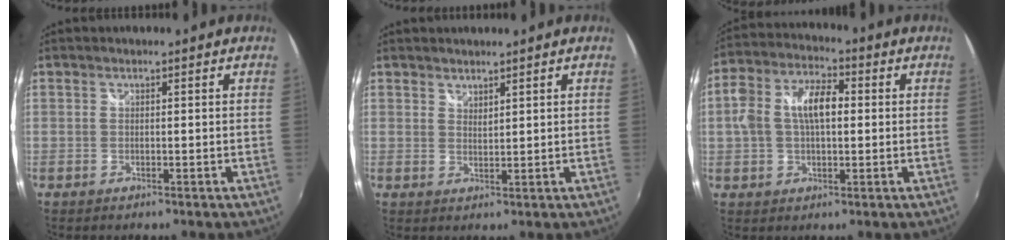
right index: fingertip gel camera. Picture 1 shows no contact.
{"total": 1.8, "force": [1.7, 0.5, 0.5], "torque": [-0.005, 0.001, 0.029]}
{"total": 10.1, "force": [0.9, 5.7, 8.3], "torque": [-0.165, 0.028, 0.017]}